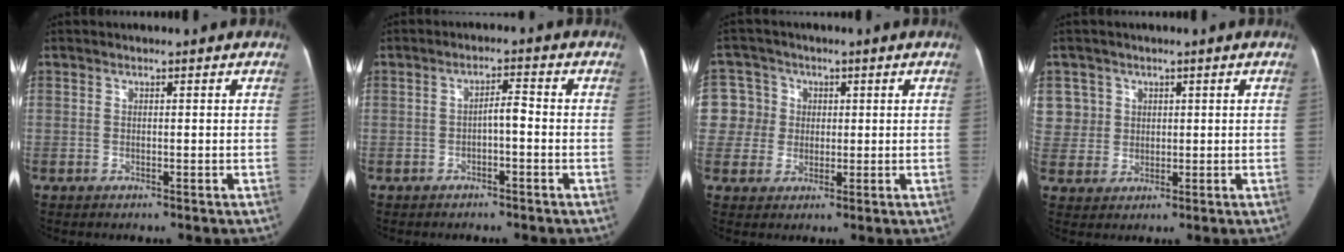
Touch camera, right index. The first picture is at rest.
{"total": 2.7, "force": [-0.8, 0.7, 2.4], "torque": [-0.038, 0.013, -0.013]}
{"total": 7.0, "force": [0.9, 6.9, 0.4], "torque": [-0.008, 0.028, 0.022]}
{"total": 6.2, "force": [2.2, 5.8, 0.0], "torque": [0.008, 0.013, 0.052]}